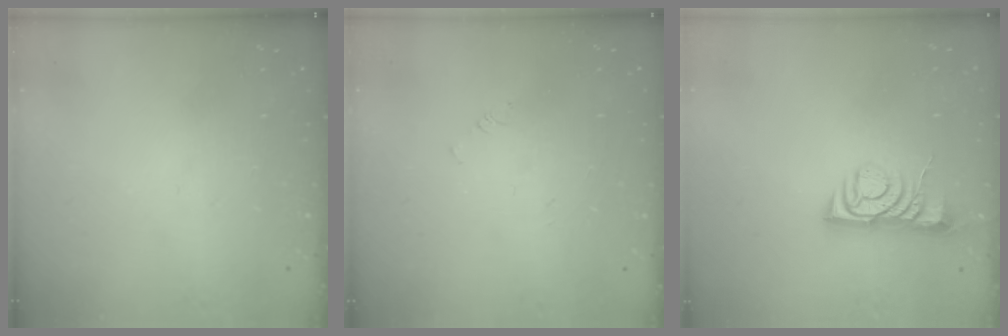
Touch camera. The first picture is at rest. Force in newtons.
{"total": 1.4, "press": 1.3, "slide": 0.3}
{"total": 5.5, "press": 5.4, "slide": 0.7}